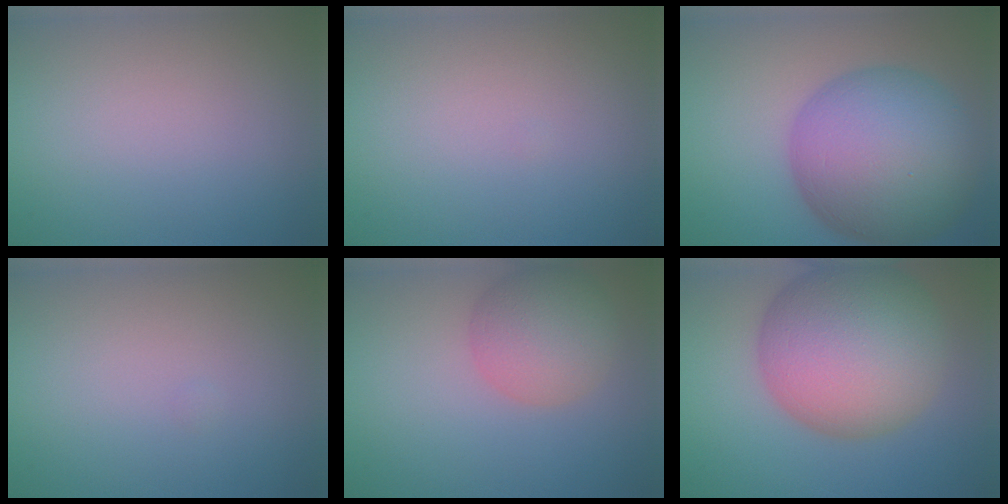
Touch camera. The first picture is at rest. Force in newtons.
{"total": 0.0}
{"total": 12.9, "press": 12.9, "slide": 0.3}
{"total": 0.0}
{"total": 5.2, "press": 5.2, "slide": 0.3}
{"total": 13.5, "press": 13.5, "slide": 0.4}